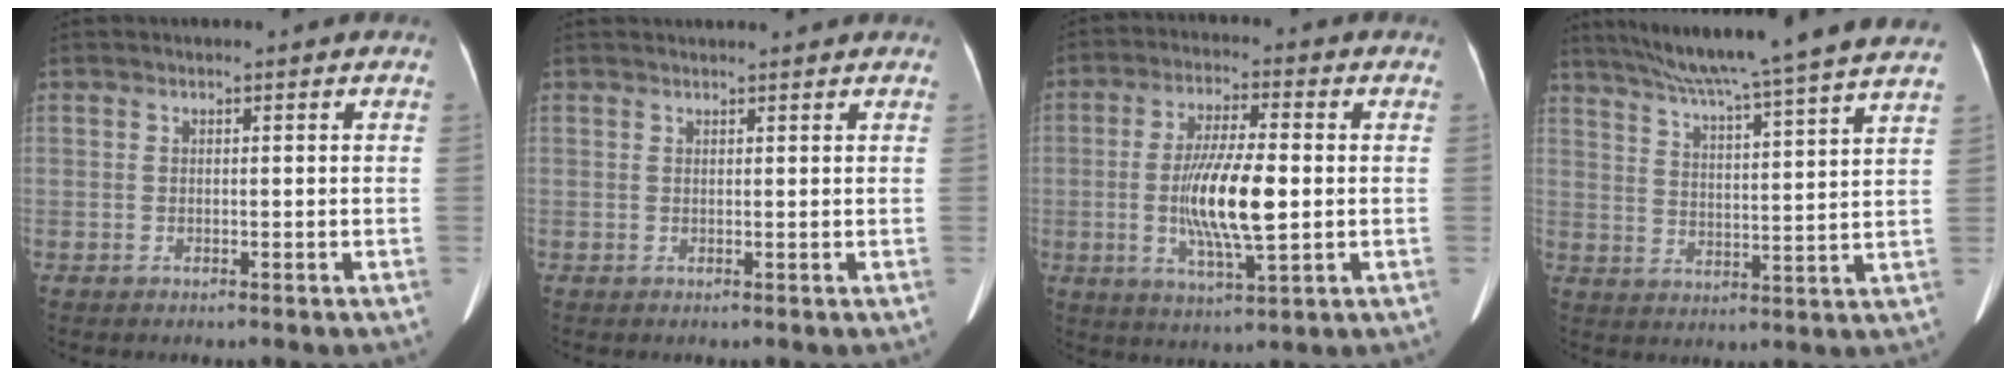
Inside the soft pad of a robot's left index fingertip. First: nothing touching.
{"total": 4.8, "force": [4.6, 0.2, 1.3], "torque": [-0.013, 0.030, 0.055]}
{"total": 11.0, "force": [-0.9, 1.9, 10.8], "torque": [-0.209, -0.010, -0.017]}
{"total": 22.9, "force": [19.9, -1.7, 11.3], "torque": [-0.191, -0.019, 0.270]}